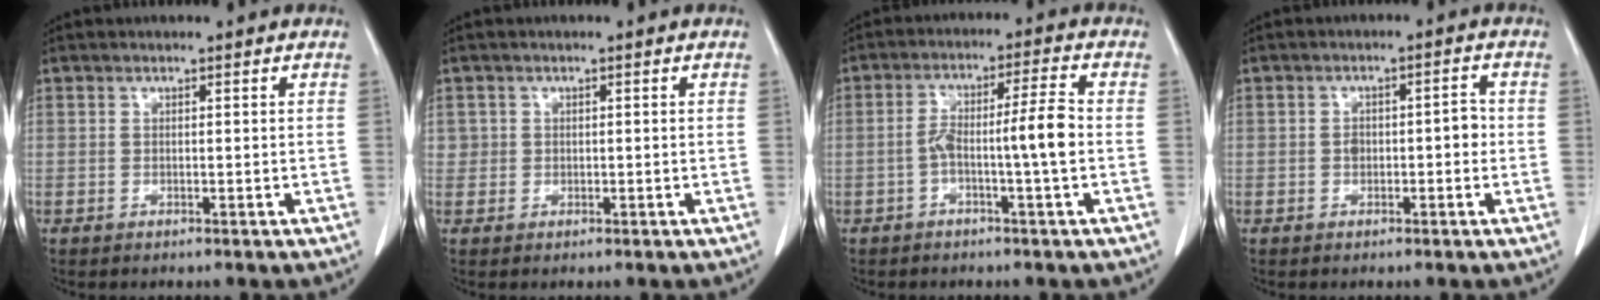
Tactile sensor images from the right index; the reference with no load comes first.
{"total": 1.4, "force": [0.2, 1.4, 0.1], "torque": [0.012, 0.003, 0.000]}
{"total": 6.8, "force": [-1.6, -0.3, 6.6], "torque": [-0.120, 0.021, -0.025]}
{"total": 3.4, "force": [-0.5, 1.8, 2.9], "torque": [-0.042, 0.015, -0.005]}